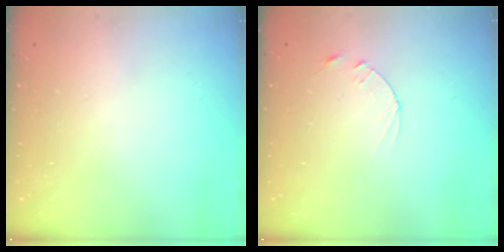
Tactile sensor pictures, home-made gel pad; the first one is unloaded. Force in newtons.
{"total": 2.4, "press": 2.3, "slide": 0.2}